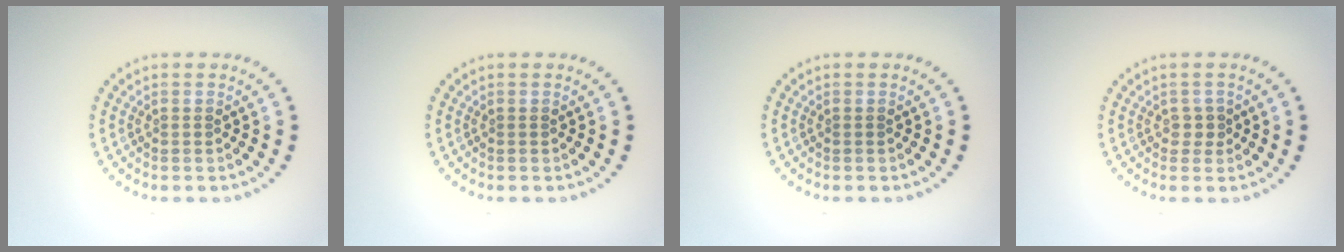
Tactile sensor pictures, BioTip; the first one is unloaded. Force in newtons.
{"total": 0.0}
{"total": 0.0}
{"total": 1.1, "press": 1.0, "slide": 0.6}